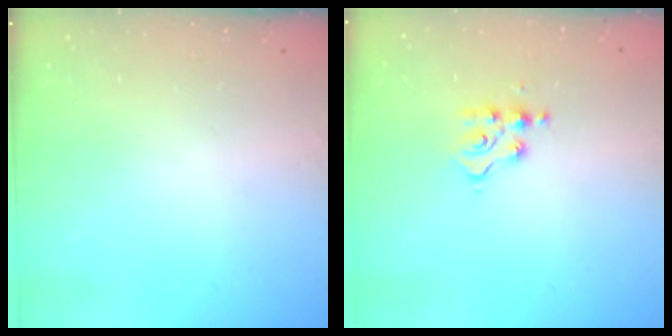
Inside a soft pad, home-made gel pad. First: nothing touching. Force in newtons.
{"total": 4.0, "press": 4.0, "slide": 0.5}